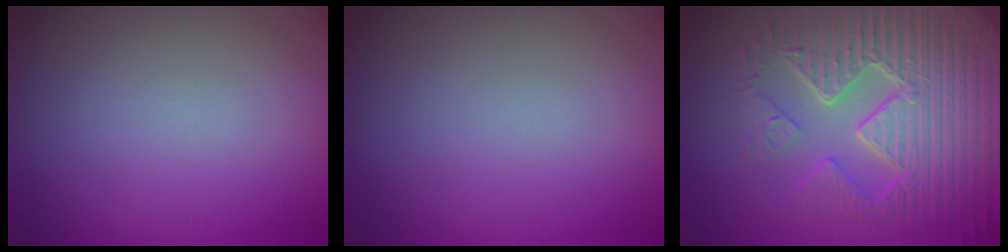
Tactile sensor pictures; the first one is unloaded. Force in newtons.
{"total": 0.0}
{"total": 9.0, "press": 6.4, "slide": 6.3}